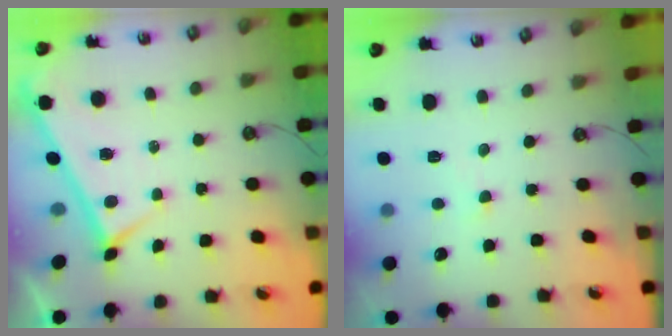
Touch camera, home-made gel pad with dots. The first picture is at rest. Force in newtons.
{"total": 3.4, "press": 3.4, "slide": 0.4}